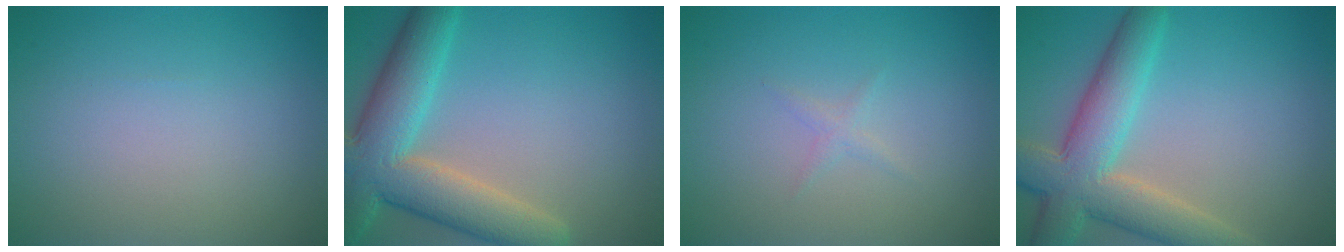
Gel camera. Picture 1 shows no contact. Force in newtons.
{"total": 8.9, "press": 8.8, "slide": 0.8}
{"total": 0.7, "press": 0.7, "slide": 0.0}
{"total": 7.7, "press": 7.7, "slide": 0.8}